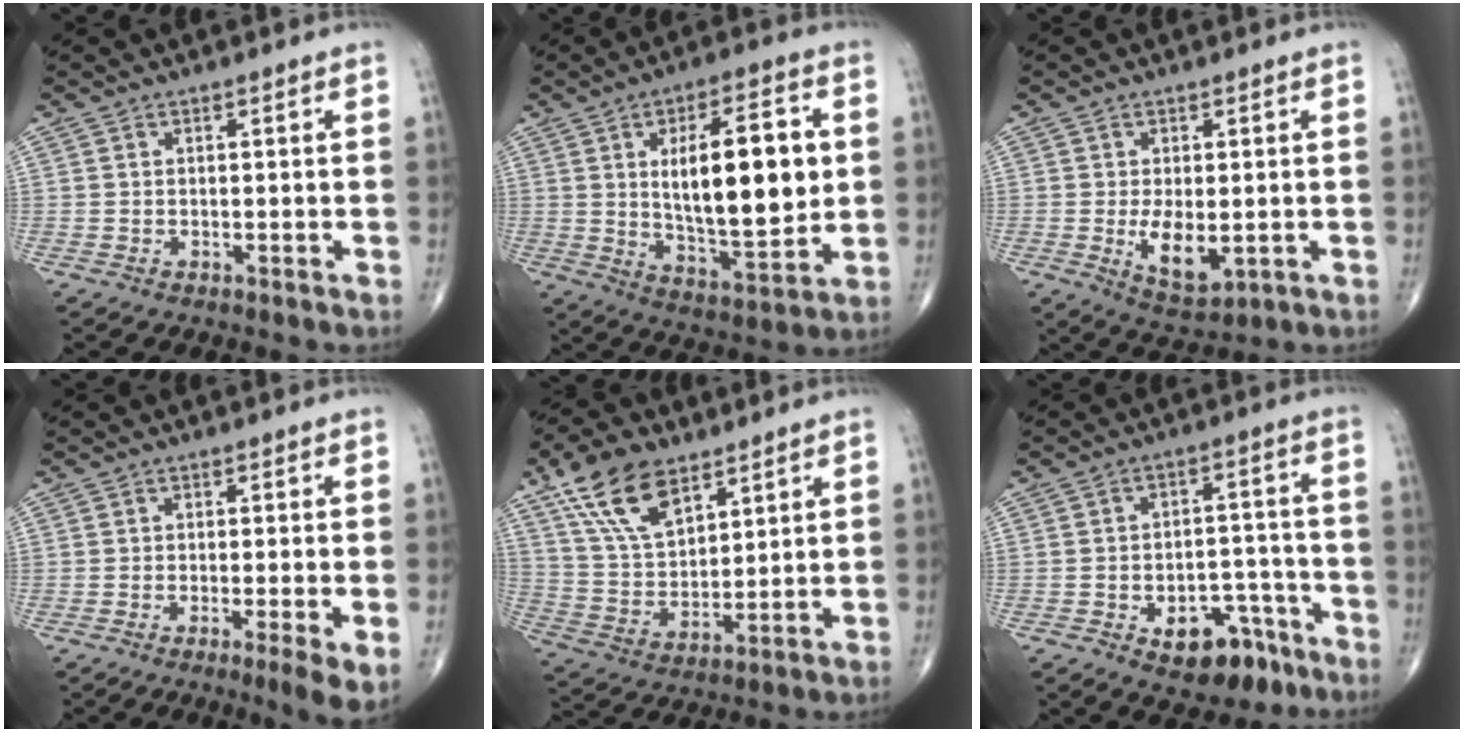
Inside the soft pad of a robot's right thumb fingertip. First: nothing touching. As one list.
[{"total": 19.0, "force": [2.6, 7.2, 17.4], "torque": [-0.246, -0.018, 0.046]}, {"total": 7.0, "force": [-0.9, 3.5, 6.0], "torque": [-0.091, -0.017, -0.005]}, {"total": 5.2, "force": [-1.5, 0.6, 4.9], "torque": [-0.085, -0.016, -0.028]}, {"total": 14.5, "force": [8.7, 7.4, 8.9], "torque": [-0.143, -0.028, 0.168]}, {"total": 11.1, "force": [-6.2, 6.5, 6.5], "torque": [-0.054, 0.053, -0.079]}]